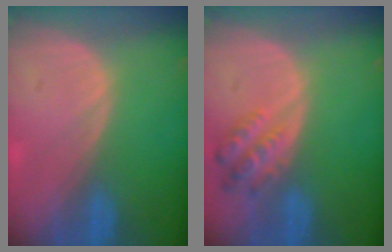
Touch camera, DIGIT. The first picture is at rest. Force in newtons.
{"total": 5.3, "press": 5.0, "slide": 1.9}